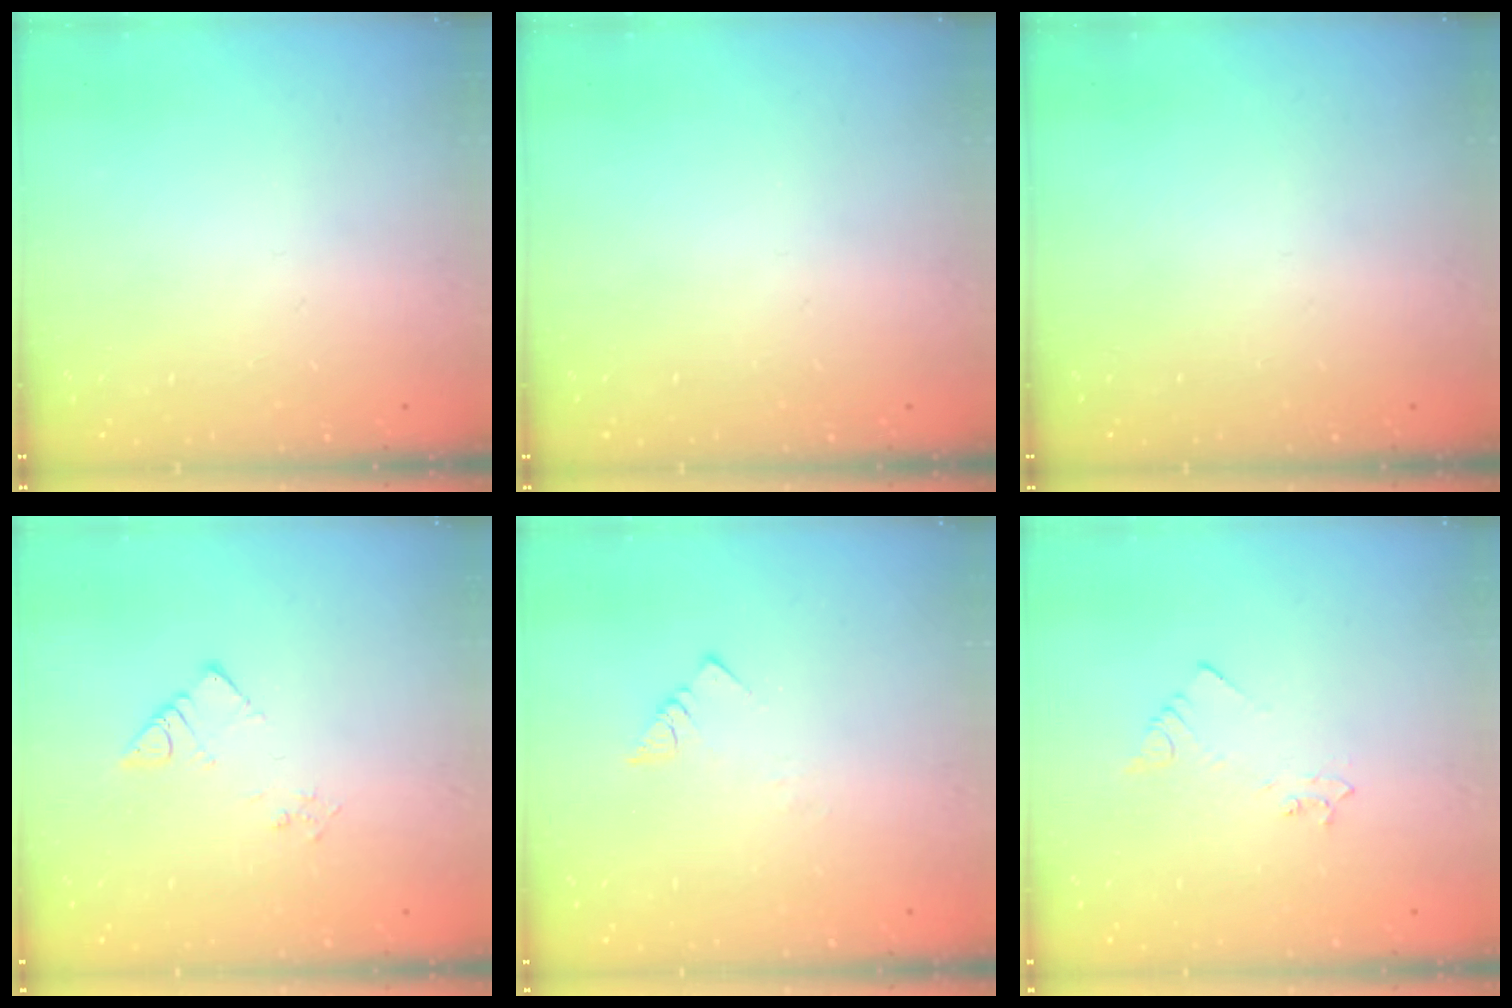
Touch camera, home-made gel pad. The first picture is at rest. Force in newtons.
{"total": 0.0}
{"total": 0.0}
{"total": 3.9, "press": 3.9, "slide": 0.2}
{"total": 3.4, "press": 3.3, "slide": 0.4}
{"total": 2.5, "press": 2.5, "slide": 0.3}